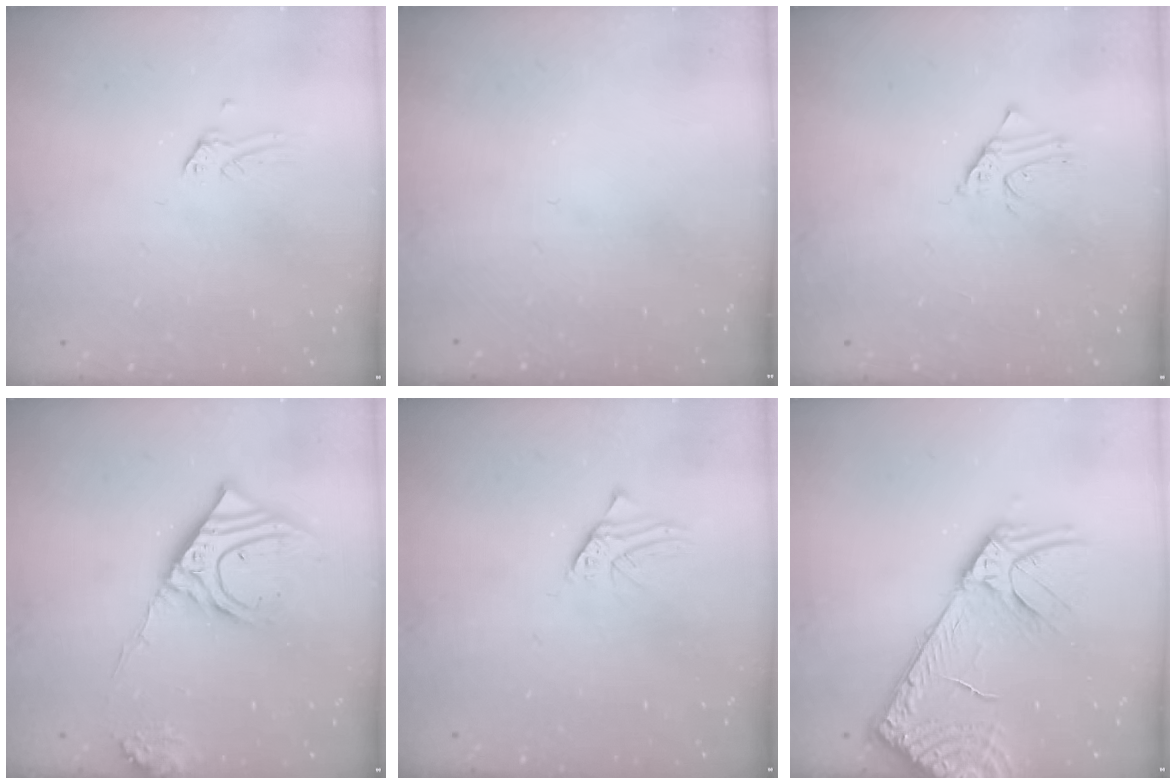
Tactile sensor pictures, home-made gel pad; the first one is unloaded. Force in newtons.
{"total": 0.0}
{"total": 1.9, "press": 1.9, "slide": 0.1}
{"total": 16.7, "press": 16.4, "slide": 3.2}
{"total": 1.3, "press": 1.3, "slide": 0.0}
{"total": 15.6, "press": 15.0, "slide": 3.9}